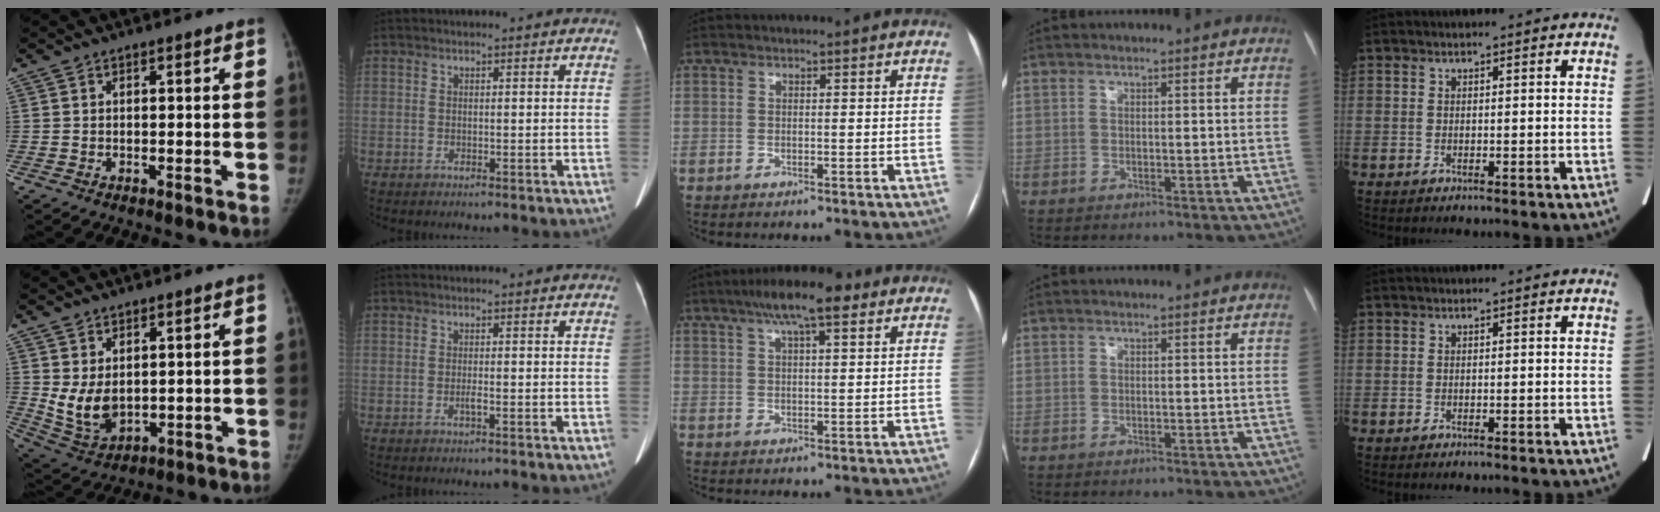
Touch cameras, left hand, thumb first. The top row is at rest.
{"thumb": {"total": 7.7, "force": [1.2, 5.1, 5.6], "torque": [-0.090, -0.021, 0.047]}, "index": {"total": 0.9, "force": [-0.4, 0.0, 0.8], "torque": [-0.020, -0.001, -0.005]}, "middle": {"total": 9.3, "force": [5.7, 2.0, 7.1], "torque": [-0.120, 0.025, 0.087]}}